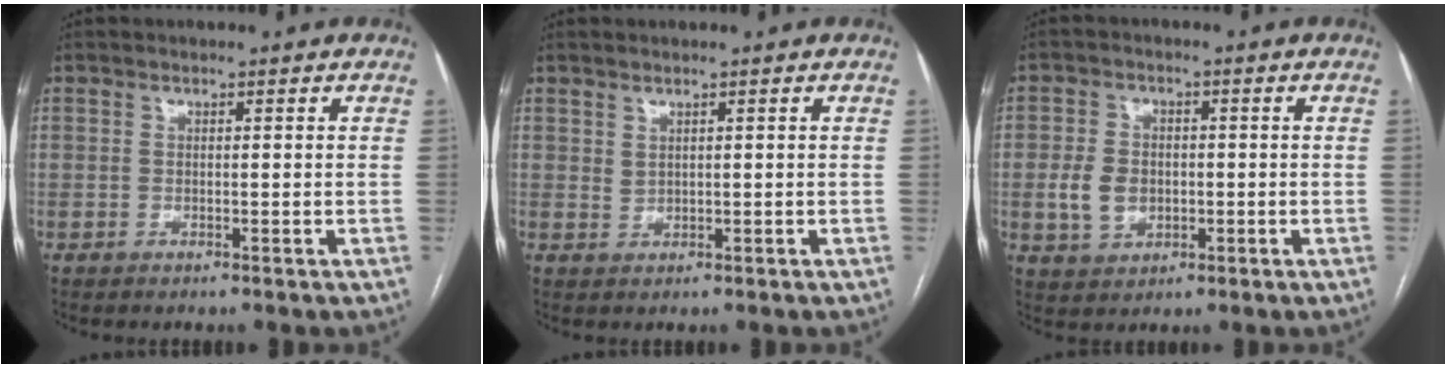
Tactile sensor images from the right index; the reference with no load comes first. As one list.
[{"total": 0.8, "force": [0.6, 0.4, 0.4], "torque": [-0.005, -0.002, 0.013]}, {"total": 6.0, "force": [-0.7, 4.6, 3.8], "torque": [-0.079, 0.010, -0.004]}]